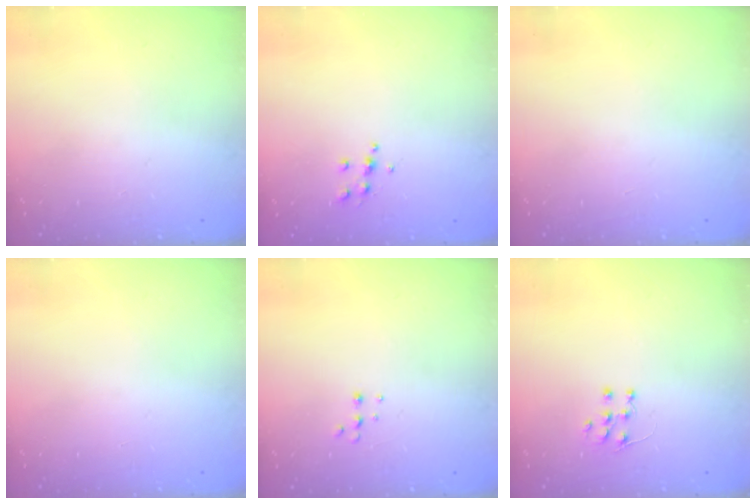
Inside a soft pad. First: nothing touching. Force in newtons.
{"total": 5.2, "press": 5.0, "slide": 1.1}
{"total": 0.0}
{"total": 0.0}
{"total": 4.0, "press": 4.0, "slide": 0.8}
{"total": 5.7, "press": 5.6, "slide": 0.4}